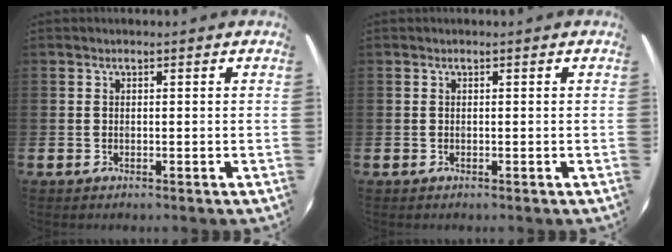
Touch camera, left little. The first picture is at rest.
{"total": 0.0}